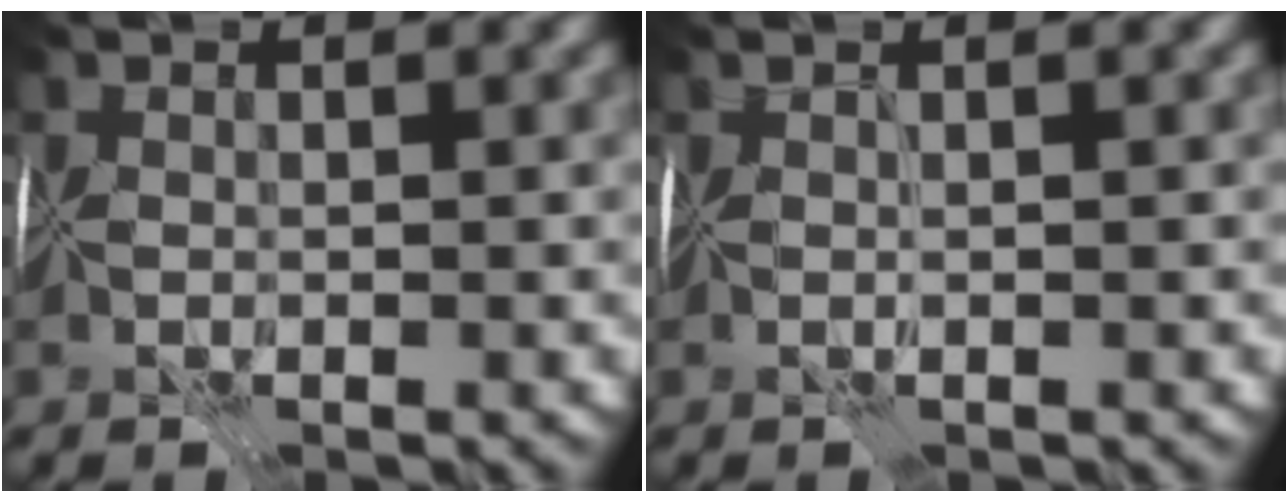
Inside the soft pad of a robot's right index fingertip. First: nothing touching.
{"total": 1.0, "force": [0.4, -0.5, 0.7], "torque": [-0.009, 0.001, 0.003]}